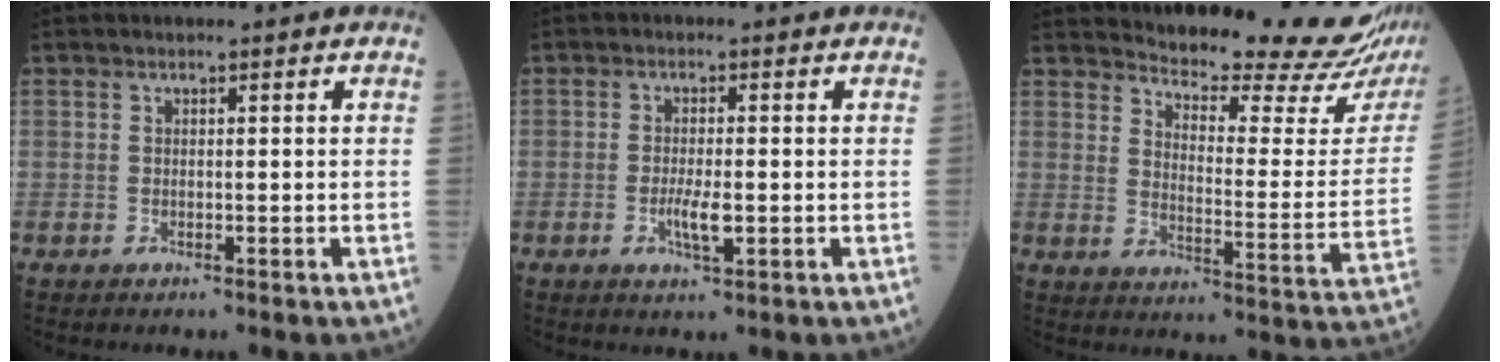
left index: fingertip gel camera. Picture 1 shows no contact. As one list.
[{"total": 3.4, "force": [-0.8, 0.8, 3.2], "torque": [-0.066, -0.002, -0.013]}, {"total": 21.5, "force": [20.2, 1.0, 7.3], "torque": [-0.104, -0.111, 0.242]}]